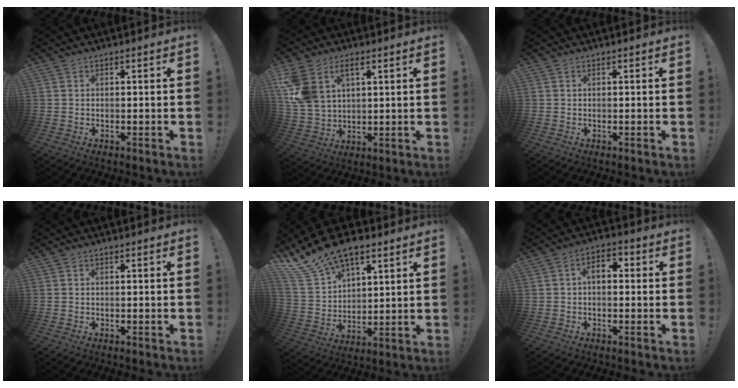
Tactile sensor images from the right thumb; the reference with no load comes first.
{"total": 11.5, "force": [5.3, 7.8, 6.6], "torque": [-0.149, -0.014, 0.105]}
{"total": 0.0}
{"total": 0.0}
{"total": 15.4, "force": [11.4, 7.6, 7.1], "torque": [-0.141, -0.073, 0.217]}
{"total": 4.6, "force": [0.2, 2.8, 3.7], "torque": [-0.055, 0.007, -0.001]}